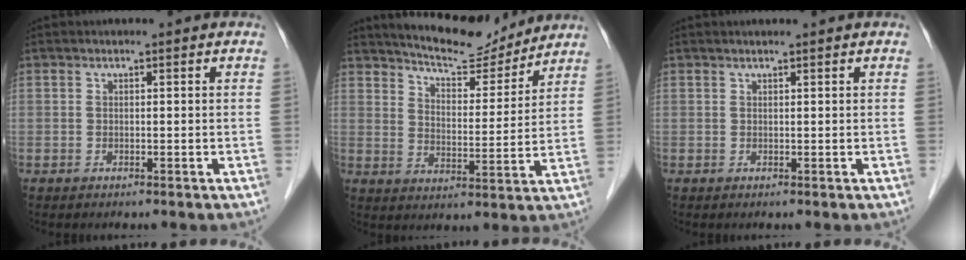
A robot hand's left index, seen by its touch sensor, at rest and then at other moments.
{"total": 10.9, "force": [10.2, 2.1, 3.1], "torque": [-0.049, -0.009, 0.156]}
{"total": 0.6, "force": [0.3, -0.2, 0.4], "torque": [-0.005, 0.005, 0.011]}